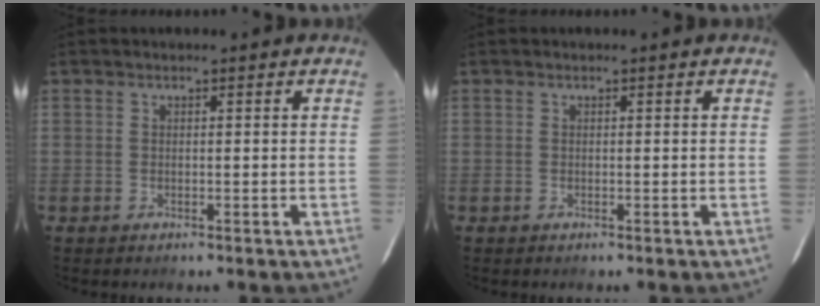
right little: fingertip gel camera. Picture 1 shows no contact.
{"total": 0.0}